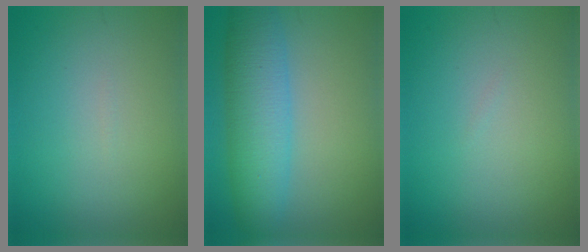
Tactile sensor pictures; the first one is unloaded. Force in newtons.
{"total": 7.0, "press": 7.0, "slide": 0.1}
{"total": 0.0}